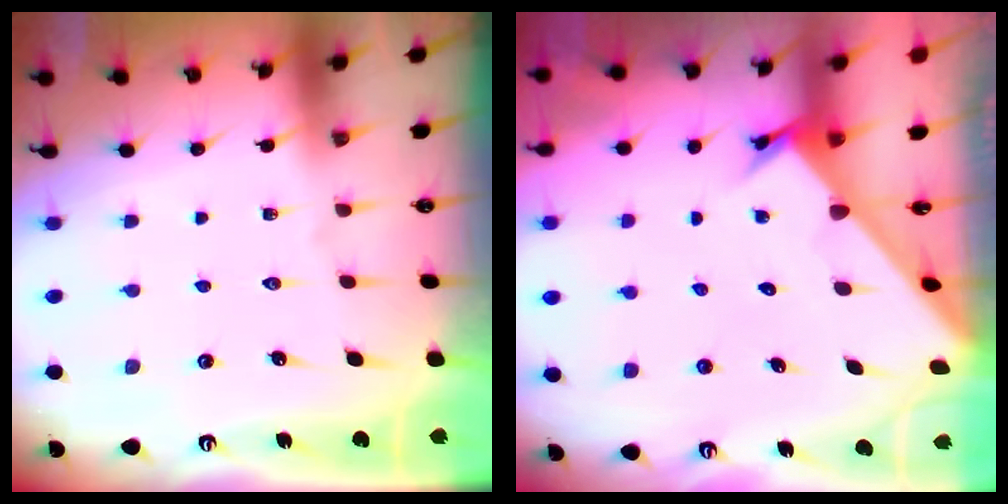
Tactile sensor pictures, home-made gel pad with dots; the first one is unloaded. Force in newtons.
{"total": 2.2, "press": 2.2, "slide": 0.2}